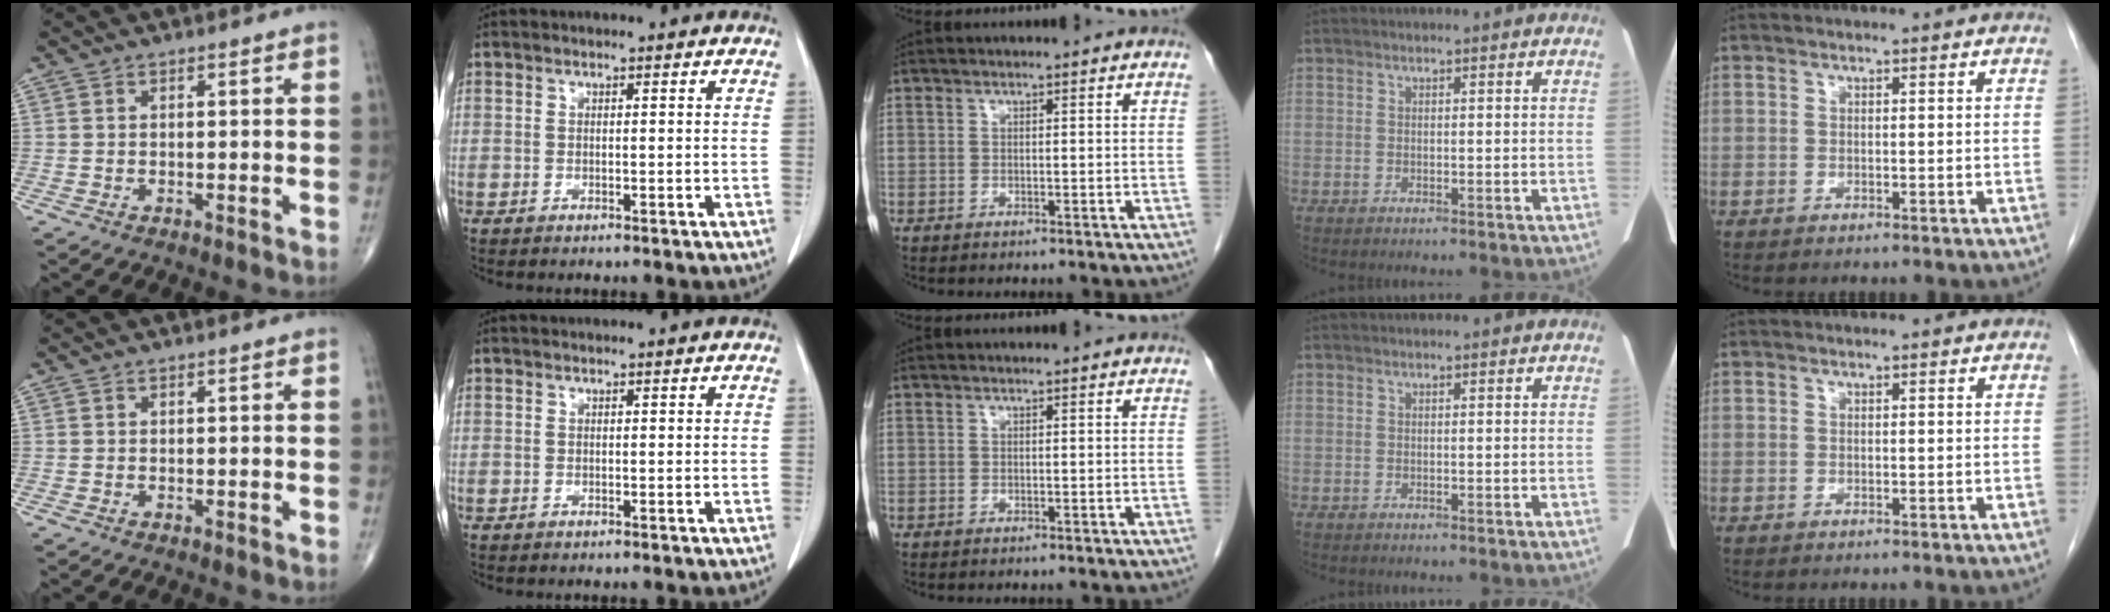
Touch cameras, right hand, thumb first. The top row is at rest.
{}